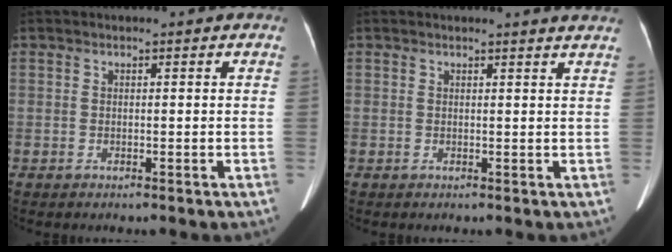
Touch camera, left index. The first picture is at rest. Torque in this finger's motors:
{"motor_torque": [0.32, -0.14, -0.05, 0.02]}